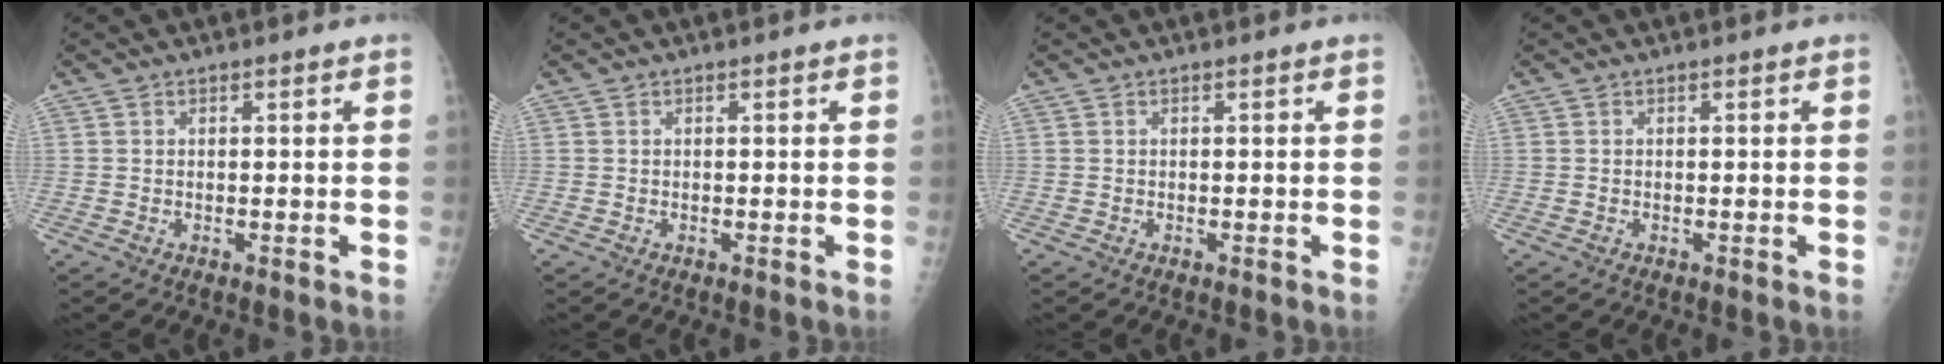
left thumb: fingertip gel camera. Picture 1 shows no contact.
{"total": 0.0}
{"total": 0.0}
{"total": 0.0}